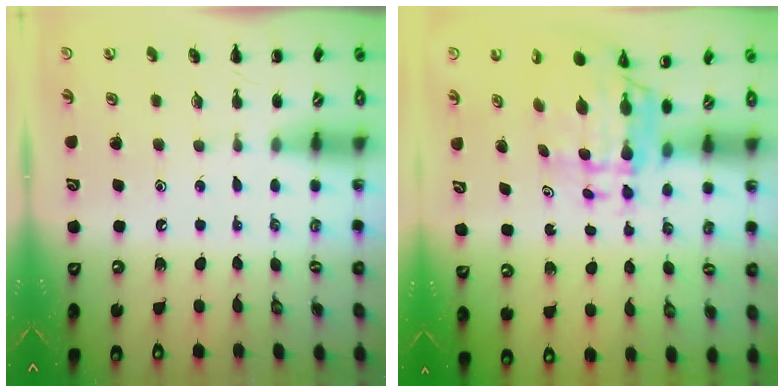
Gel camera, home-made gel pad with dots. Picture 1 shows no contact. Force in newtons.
{"total": 6.6, "press": 6.2, "slide": 2.1}